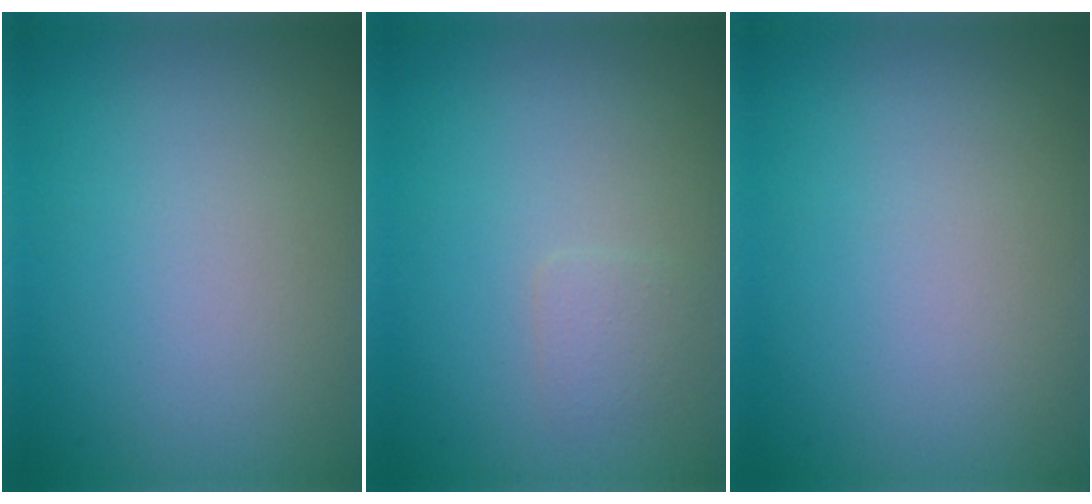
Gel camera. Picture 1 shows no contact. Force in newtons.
{"total": 1.1, "press": 1.1, "slide": 0.1}
{"total": 0.0}